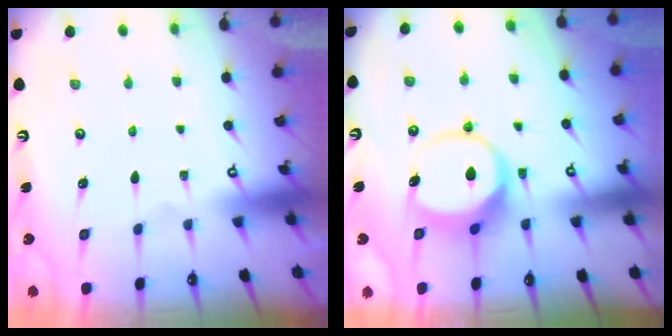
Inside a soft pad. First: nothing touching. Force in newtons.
{"total": 8.0, "press": 7.9, "slide": 1.0}